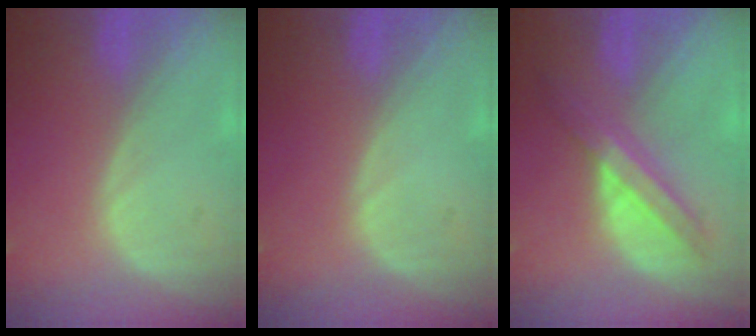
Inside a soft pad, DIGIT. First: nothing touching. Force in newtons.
{"total": 0.0}
{"total": 7.2, "press": 6.1, "slide": 3.8}